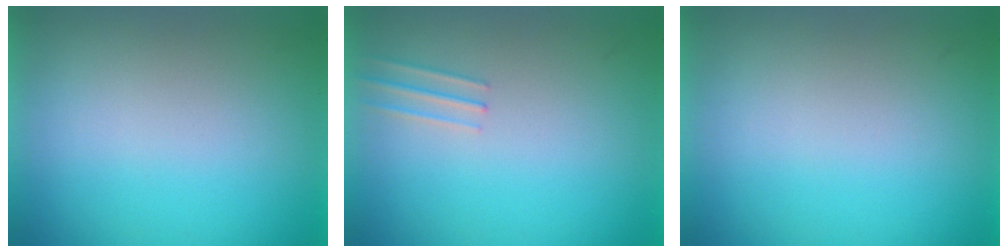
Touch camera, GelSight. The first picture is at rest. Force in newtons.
{"total": 1.0}
{"total": 0.0}